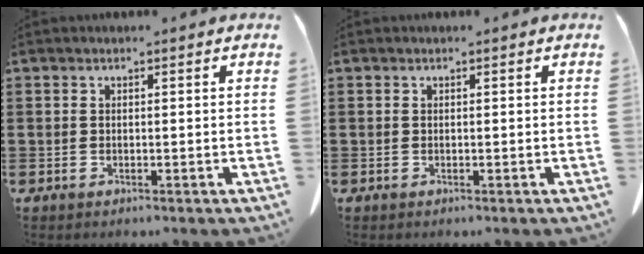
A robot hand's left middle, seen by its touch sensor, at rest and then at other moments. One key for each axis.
{"total": 0.0}